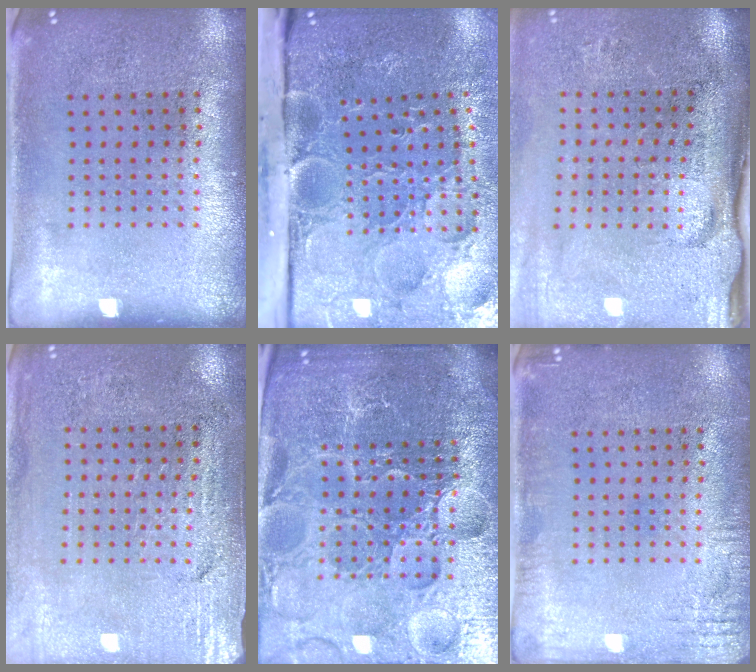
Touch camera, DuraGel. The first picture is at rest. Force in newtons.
{"total": 5.2, "press": 4.1, "slide": 3.2}
{"total": 4.4, "press": 3.6, "slide": 2.6}
{"total": 3.2, "press": 3.1, "slide": 0.7}
{"total": 6.2, "press": 5.6, "slide": 2.7}
{"total": 2.3, "press": 2.3, "slide": 0.3}